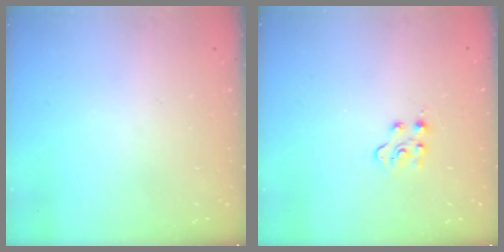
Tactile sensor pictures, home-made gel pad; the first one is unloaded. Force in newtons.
{"total": 3.4, "press": 3.4, "slide": 0.6}